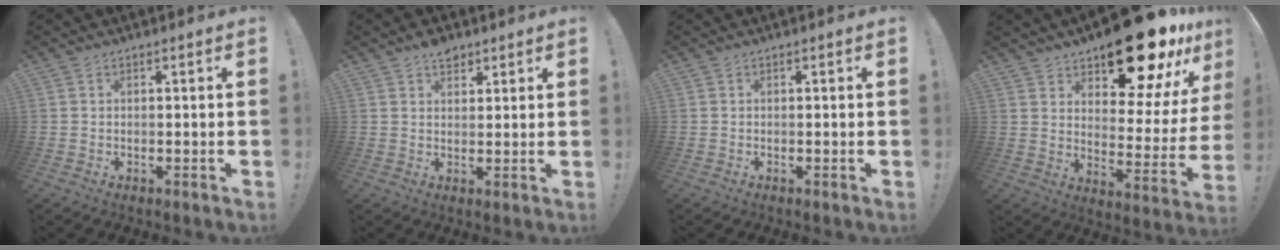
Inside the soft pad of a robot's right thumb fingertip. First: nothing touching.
{"total": 4.7, "force": [3.4, 2.7, 1.7], "torque": [-0.013, -0.014, 0.060]}
{"total": 0.0}
{"total": 21.0, "force": [15.8, 8.5, 11.0], "torque": [-0.134, -0.114, 0.267]}